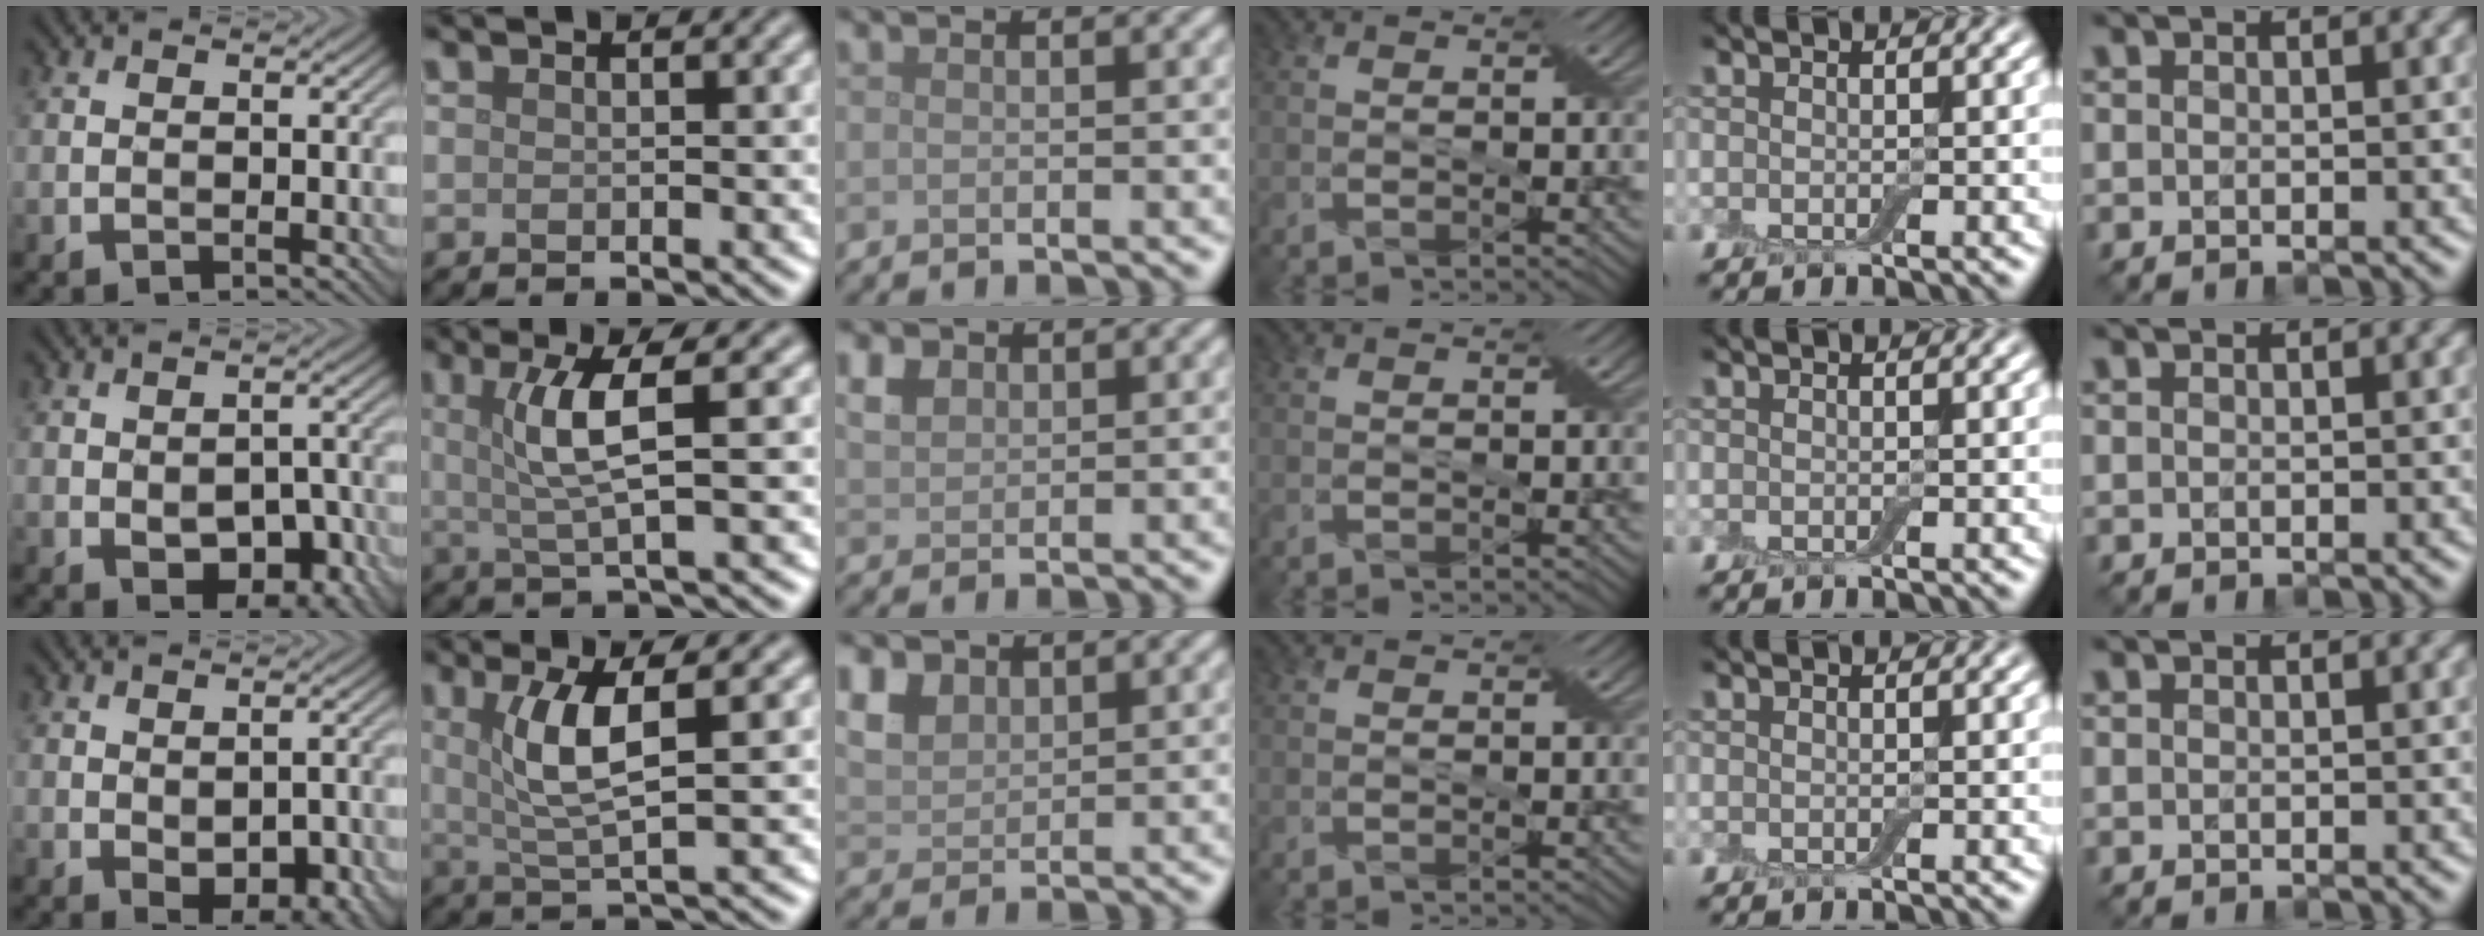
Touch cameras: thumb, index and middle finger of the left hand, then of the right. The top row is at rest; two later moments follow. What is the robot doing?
{"motion": "pour", "object": "bowl"}